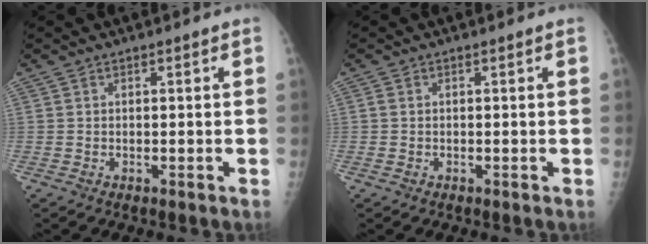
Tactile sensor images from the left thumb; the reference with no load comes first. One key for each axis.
{"total": 0.7, "fx": 0.0, "fy": 0.6, "fz": 0.5, "tx": -0.017, "ty": -0.002, "tz": -0.001}